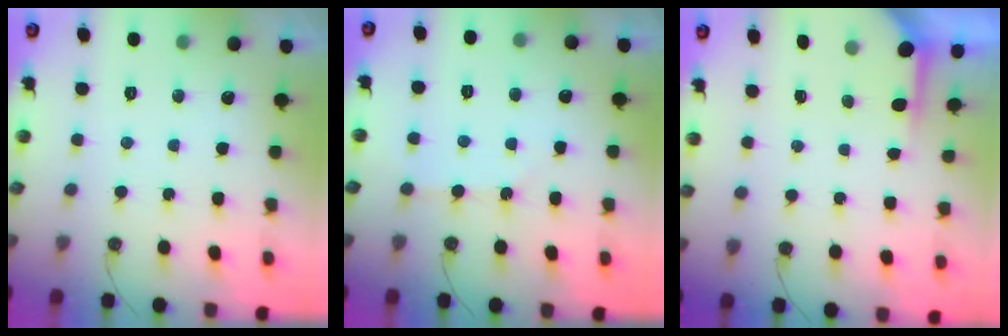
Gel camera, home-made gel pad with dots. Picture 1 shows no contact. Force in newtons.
{"total": 4.1, "press": 4.1, "slide": 0.6}
{"total": 3.9, "press": 3.8, "slide": 0.3}